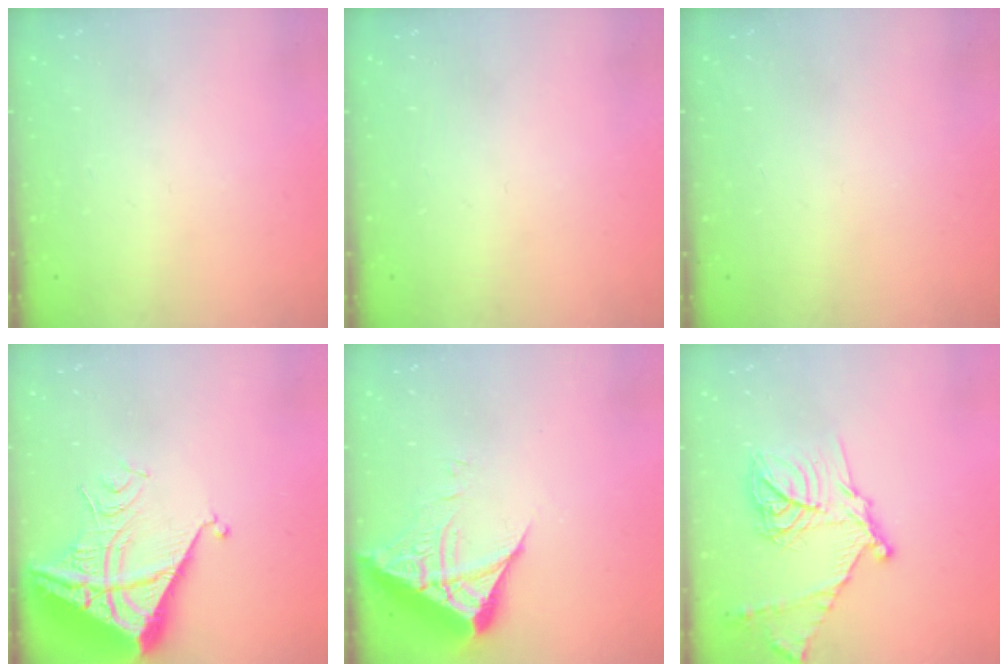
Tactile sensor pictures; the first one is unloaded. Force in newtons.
{"total": 0.0}
{"total": 0.0}
{"total": 7.8, "press": 7.8, "slide": 0.7}
{"total": 7.2, "press": 7.2, "slide": 0.6}
{"total": 18.3, "press": 18.2, "slide": 1.7}